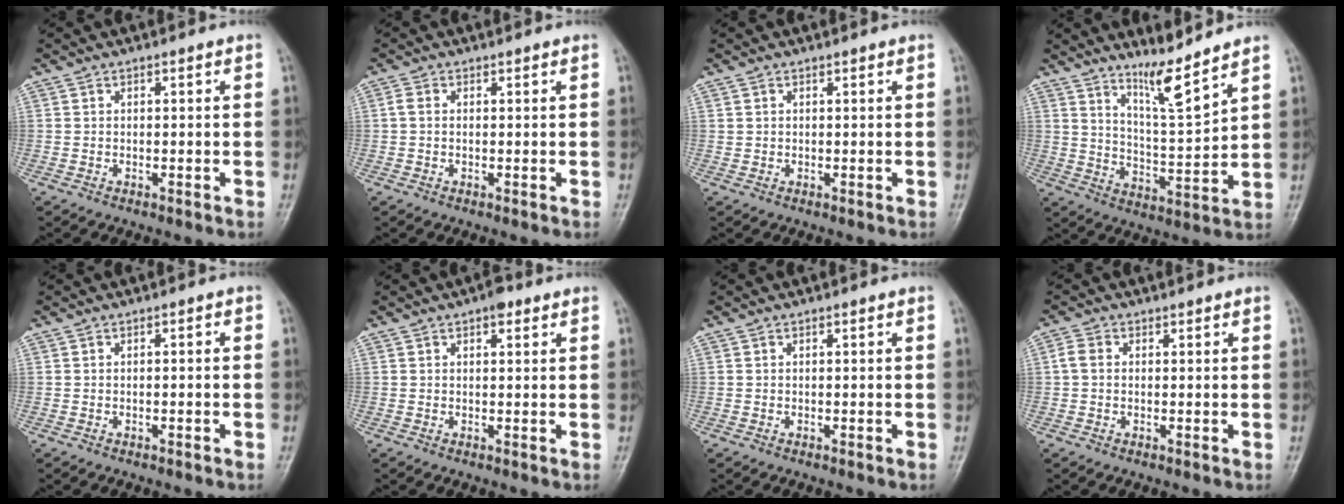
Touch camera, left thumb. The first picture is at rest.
{"total": 1.4, "force": [0.2, 0.9, 1.1], "torque": [-0.023, 0.004, 0.004]}
{"total": 0.7, "force": [0.4, 0.5, 0.2], "torque": [0.004, -0.001, 0.007]}
{"total": 8.7, "force": [7.0, 0.2, 5.2], "torque": [-0.091, -0.071, 0.130]}
{"total": 1.0, "force": [-0.2, 0.3, 0.9], "torque": [-0.017, 0.010, -0.003]}
{"total": 2.8, "force": [1.6, 1.3, 1.9], "torque": [-0.018, -0.002, 0.018]}
{"total": 0.0}
{"total": 2.3, "force": [0.3, 1.7, 1.6], "torque": [-0.032, 0.007, 0.003]}